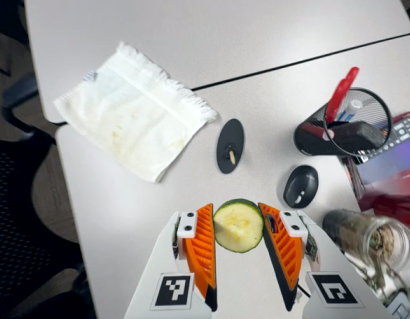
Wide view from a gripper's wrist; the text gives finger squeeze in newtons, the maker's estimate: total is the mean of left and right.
{"total": 8.2, "left": 7.7, "right": 8.6}